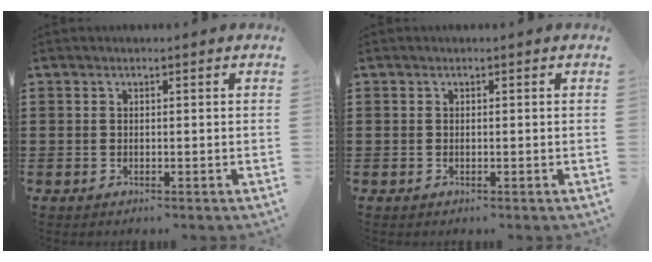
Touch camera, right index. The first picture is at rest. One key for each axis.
{"total": 0.0}